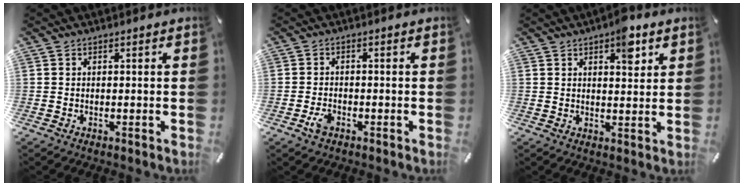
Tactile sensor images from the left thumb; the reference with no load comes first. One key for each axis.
{"total": 2.8, "fx": -1.4, "fy": 1.7, "fz": 1.7, "tx": -0.046, "ty": -0.001, "tz": -0.028}
{"total": 6.3, "fx": 3.6, "fy": 2.9, "fz": 4.3, "tx": -0.045, "ty": -0.018, "tz": 0.055}